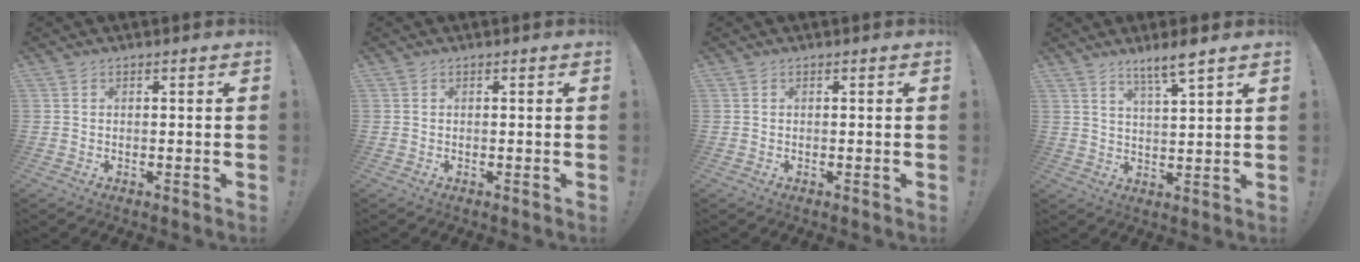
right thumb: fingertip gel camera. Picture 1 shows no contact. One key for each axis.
{"total": 0.0}
{"total": 0.0}
{"total": 6.9, "fx": 5.2, "fy": 0.2, "fz": 4.4, "tx": -0.079, "ty": -0.027, "tz": 0.087}